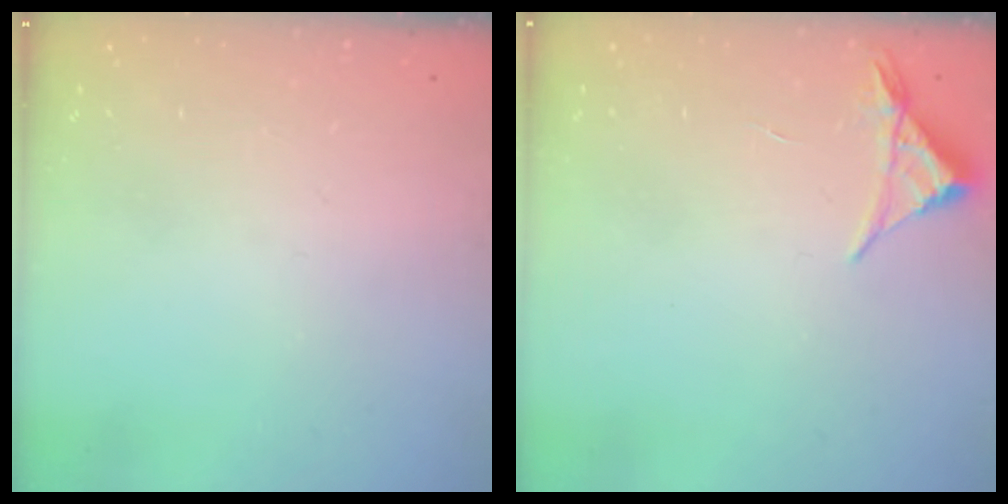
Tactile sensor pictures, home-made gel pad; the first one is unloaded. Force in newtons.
{"total": 3.5, "press": 3.5, "slide": 0.6}